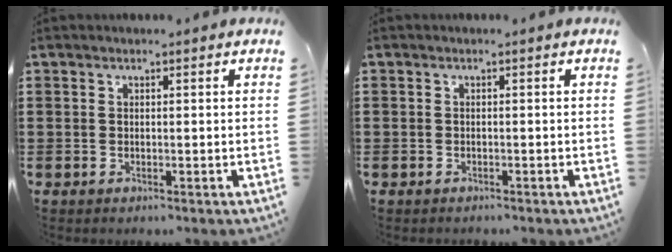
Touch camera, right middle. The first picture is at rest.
{"total": 0.7, "force": [-0.6, 0.4, 0.0], "torque": [0.000, 0.001, -0.013]}